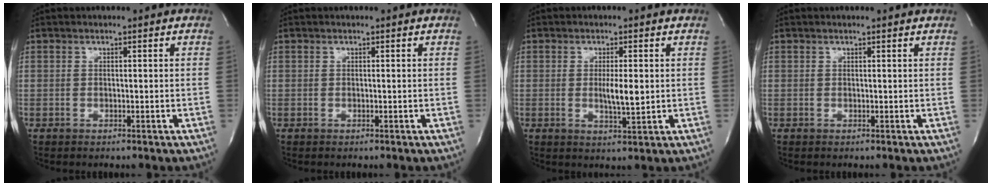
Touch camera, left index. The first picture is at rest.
{"total": 0.0}
{"total": 3.8, "force": [-0.1, 0.6, 3.8], "torque": [-0.068, -0.009, -0.002]}
{"total": 1.0, "force": [1.0, 0.1, 0.3], "torque": [-0.012, 0.005, 0.007]}